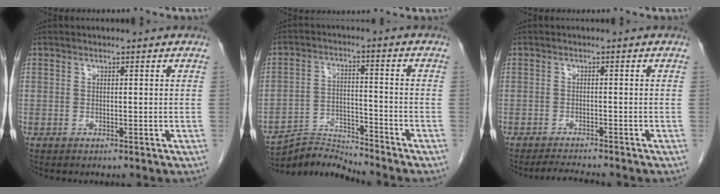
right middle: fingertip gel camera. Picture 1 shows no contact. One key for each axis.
{"total": 7.0, "fx": -6.7, "fy": -1.3, "fz": -1.5, "tx": 0.019, "ty": 0.008, "tz": -0.122}
{"total": 3.2, "fx": -3.0, "fy": -0.4, "fz": 0.9, "tx": -0.018, "ty": -0.015, "tz": -0.049}